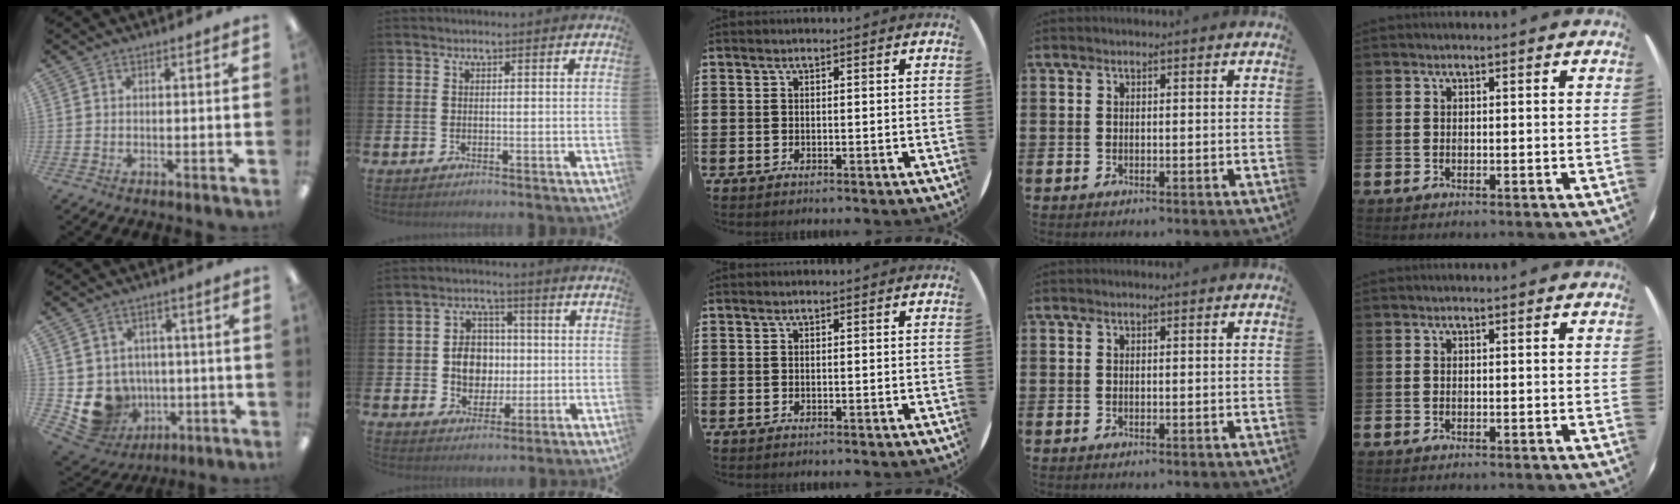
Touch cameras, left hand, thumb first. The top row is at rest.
{"thumb": {"total": 10.0, "force": [-2.0, 9.4, 2.8], "torque": [-0.063, 0.003, -0.022]}, "index": {"total": 6.4, "force": [0.1, 5.5, 3.3], "torque": [-0.063, 0.014, -0.004]}}